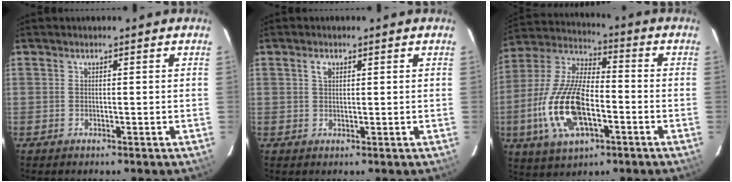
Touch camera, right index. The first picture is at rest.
{"total": 1.7, "force": [0.7, 1.1, 1.0], "torque": [-0.020, 0.006, 0.012]}
{"total": 18.2, "force": [-5.3, 8.0, 15.4], "torque": [-0.336, -0.007, -0.099]}